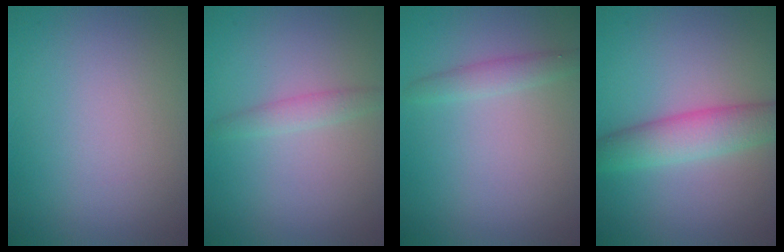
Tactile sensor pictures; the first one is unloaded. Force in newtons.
{"total": 1.5, "press": 1.5, "slide": 0.1}
{"total": 1.6, "press": 1.6, "slide": 0.1}
{"total": 4.7, "press": 4.7, "slide": 0.2}